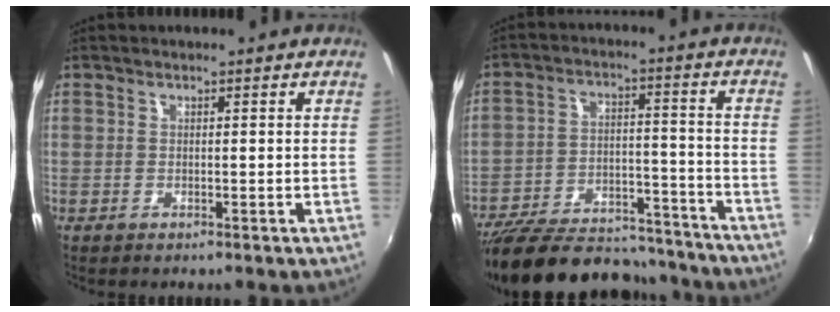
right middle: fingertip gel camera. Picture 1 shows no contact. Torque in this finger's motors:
{"motor_torque": [1.22, -0.92, 0.53, 0.21]}